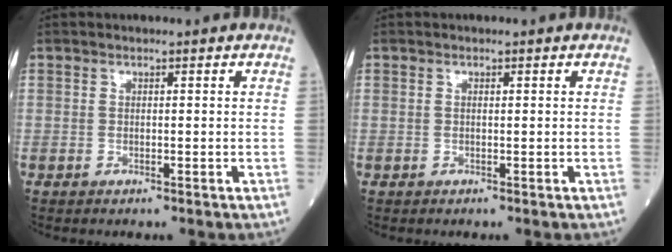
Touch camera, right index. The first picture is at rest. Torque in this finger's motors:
{"motor_torque": [-0.07, -0.08, -0.02, -0.01]}